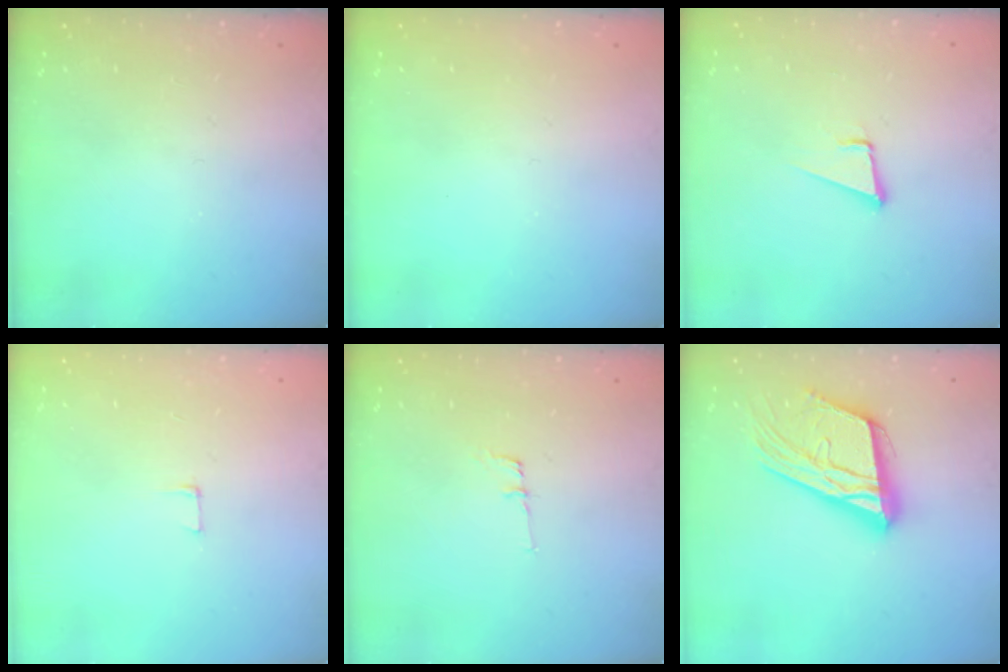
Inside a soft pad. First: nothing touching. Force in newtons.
{"total": 0.0}
{"total": 3.6, "press": 2.7, "slide": 2.4}
{"total": 5.0, "press": 4.9, "slide": 0.4}
{"total": 6.6, "press": 6.2, "slide": 2.3}
{"total": 19.6, "press": 19.4, "slide": 2.8}